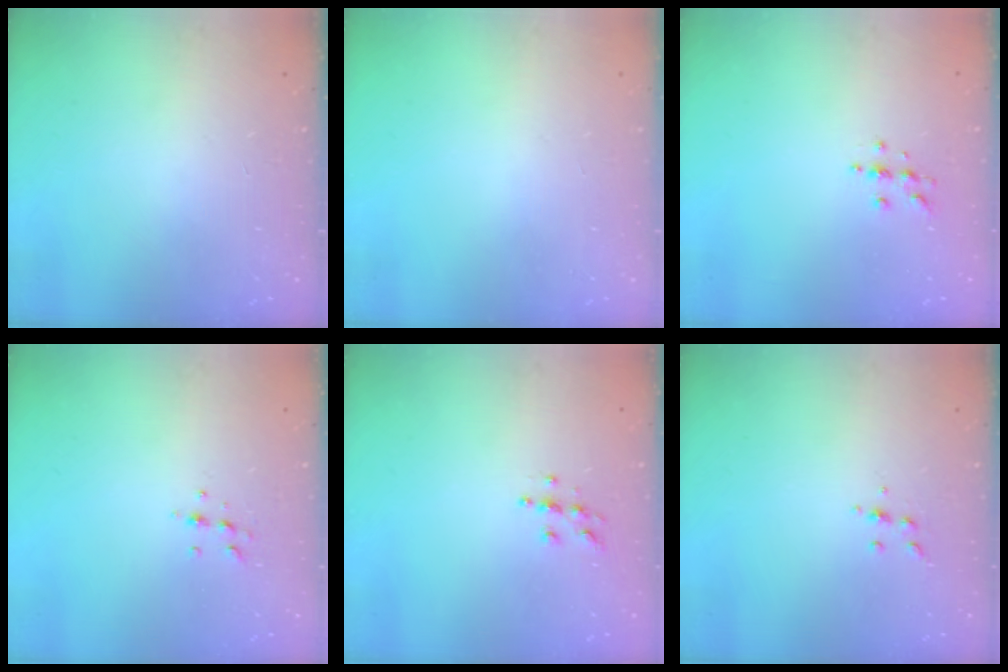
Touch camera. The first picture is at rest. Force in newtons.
{"total": 0.0}
{"total": 4.7, "press": 4.6, "slide": 0.5}
{"total": 5.8, "press": 5.7, "slide": 1.2}
{"total": 5.4, "press": 5.4, "slide": 0.1}
{"total": 4.8, "press": 4.8, "slide": 0.5}